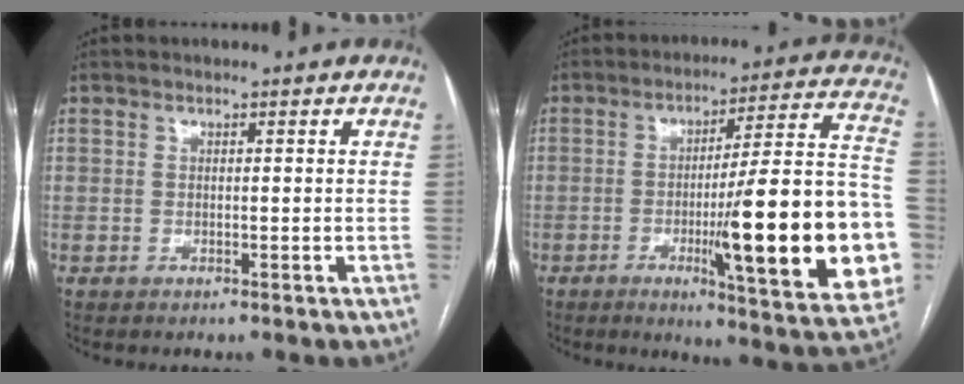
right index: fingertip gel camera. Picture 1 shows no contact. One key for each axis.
{"total": 24.3, "fx": -5.2, "fy": 2.2, "fz": 23.7, "tx": -0.269, "ty": 0.003, "tz": -0.067}